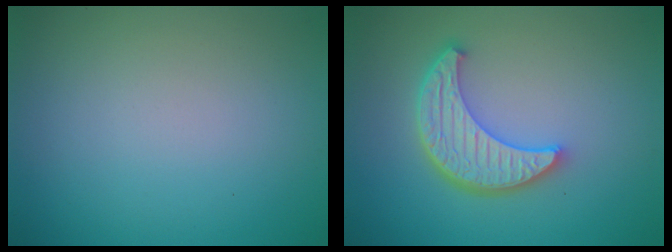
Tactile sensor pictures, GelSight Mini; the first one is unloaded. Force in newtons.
{"total": 5.4, "press": 4.3, "slide": 3.2}